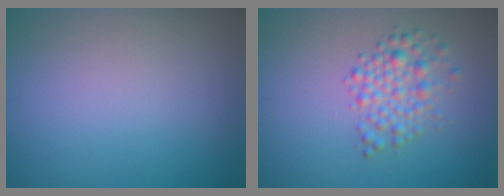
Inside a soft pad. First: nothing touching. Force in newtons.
{"total": 2.9, "press": 2.9, "slide": 0.1}